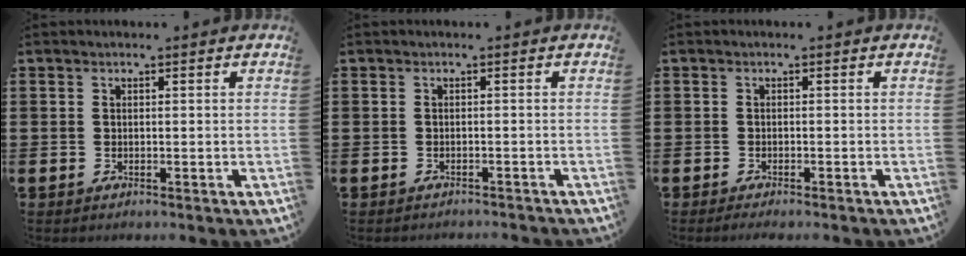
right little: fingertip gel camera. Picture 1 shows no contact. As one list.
[{"total": 0.0}, {"total": 0.7, "force": [-0.6, 0.0, 0.4], "torque": [-0.006, -0.002, -0.012]}]